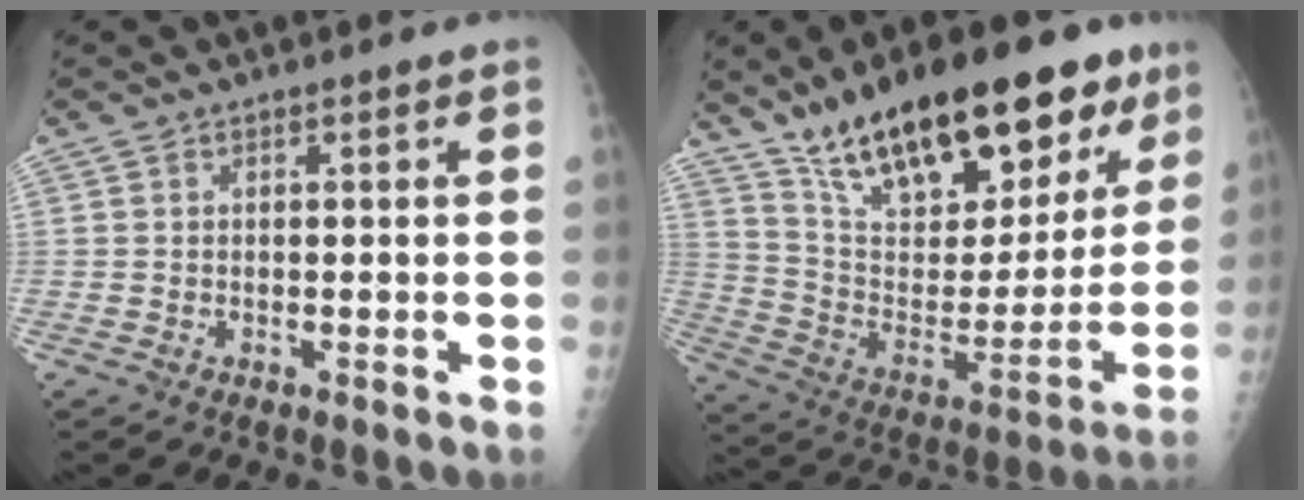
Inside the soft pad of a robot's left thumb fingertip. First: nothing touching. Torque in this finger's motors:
{"motor_torque": [1.71, 1.71, 1.61, -1.16, 0.18]}